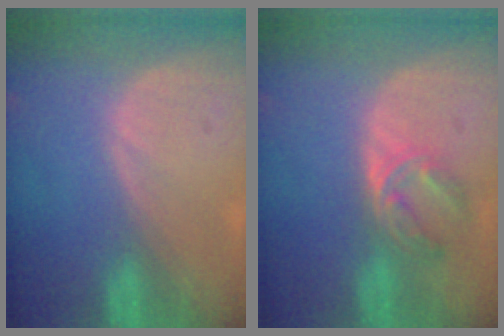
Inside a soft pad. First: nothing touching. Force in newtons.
{"total": 5.7, "press": 4.7, "slide": 3.3}